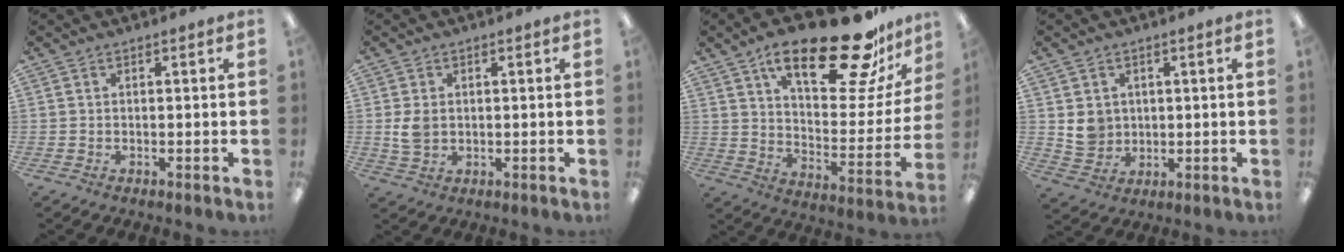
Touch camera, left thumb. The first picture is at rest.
{"total": 5.0, "force": [0.4, 3.9, 3.2], "torque": [-0.066, 0.000, 0.006]}
{"total": 25.6, "force": [17.9, 8.1, 16.5], "torque": [-0.238, -0.118, 0.288]}
{"total": 5.8, "force": [1.5, 5.3, 1.7], "torque": [-0.020, 0.005, 0.031]}